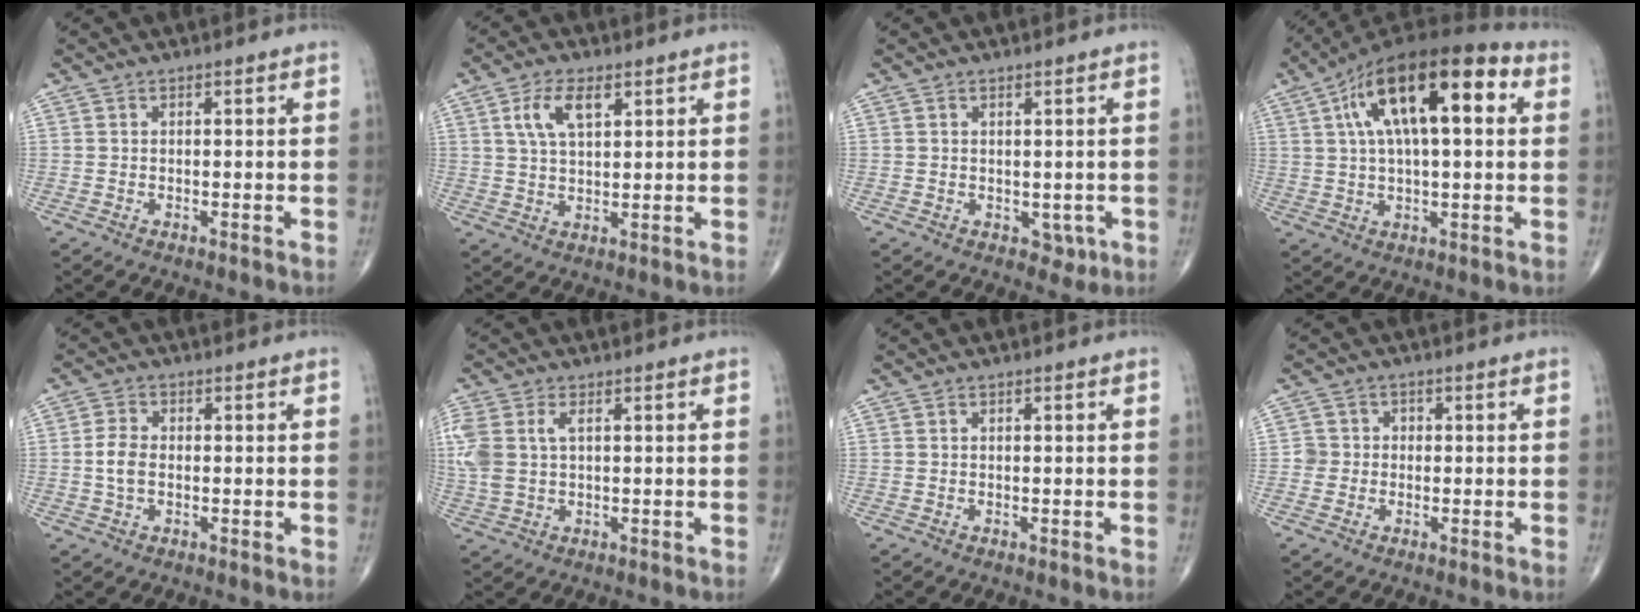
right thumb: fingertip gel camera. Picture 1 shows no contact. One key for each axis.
{"total": 6.9, "fx": 3.0, "fy": 3.2, "fz": 5.3, "tx": -0.100, "ty": -0.008, "tz": 0.060}
{"total": 2.1, "fx": 0.0, "fy": 1.7, "fz": 1.3, "tx": -0.005, "ty": -0.002, "tz": 0.006}
{"total": 20.5, "fx": 6.1, "fy": 8.1, "fz": 17.8, "tx": -0.293, "ty": 0.024, "tz": 0.092}
{"total": 3.2, "fx": -0.2, "fy": 2.0, "fz": 2.5, "tx": -0.053, "ty": 0.004, "tz": -0.008}
{"total": 8.3, "fx": 1.8, "fy": 4.8, "fz": 6.5, "tx": -0.182, "ty": 0.013, "tz": 0.042}
{"total": 0.0}
{"total": 2.6, "fx": -0.4, "fy": 2.5, "fz": 0.2, "tx": 0.020, "ty": 0.010, "tz": -0.014}